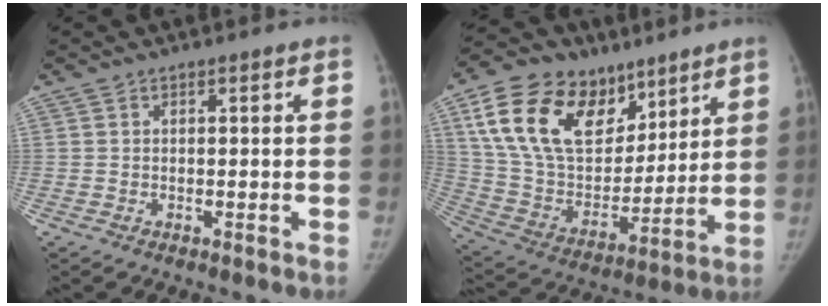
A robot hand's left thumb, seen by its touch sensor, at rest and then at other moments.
{"total": 24.9, "force": [13.1, 15.7, 14.4], "torque": [-0.239, -0.026, 0.243]}